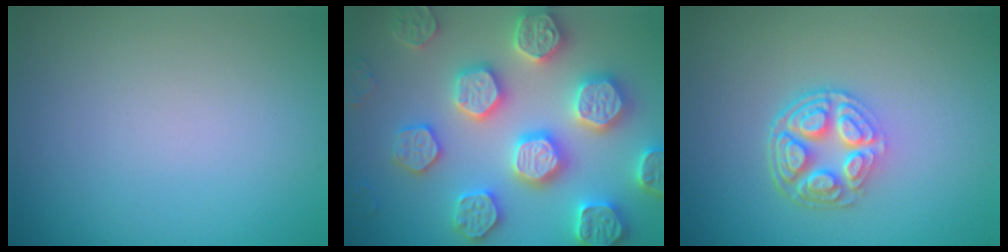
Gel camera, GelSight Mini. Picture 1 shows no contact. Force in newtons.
{"total": 7.9, "press": 7.7, "slide": 1.7}
{"total": 5.0, "press": 3.7, "slide": 3.4}